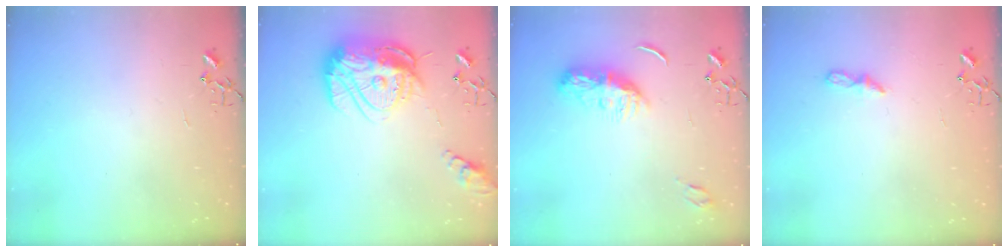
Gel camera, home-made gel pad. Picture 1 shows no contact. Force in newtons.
{"total": 18.8, "press": 18.8, "slide": 1.8}
{"total": 9.4, "press": 9.4, "slide": 0.4}
{"total": 5.5, "press": 5.5, "slide": 0.5}